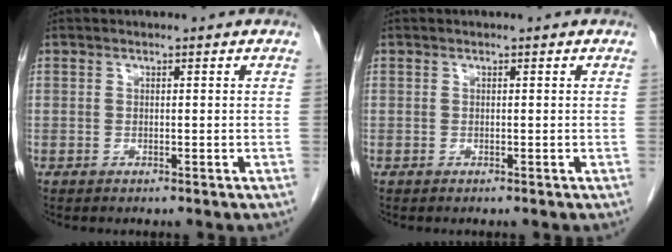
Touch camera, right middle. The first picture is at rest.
{"total": 0.0}